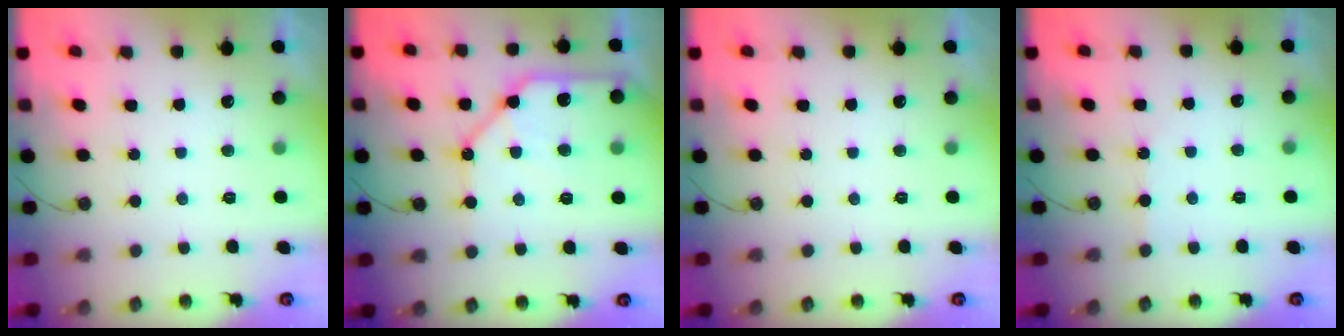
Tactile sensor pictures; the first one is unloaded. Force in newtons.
{"total": 13.5, "press": 13.4, "slide": 1.9}
{"total": 0.0}
{"total": 1.9, "press": 1.9, "slide": 0.4}